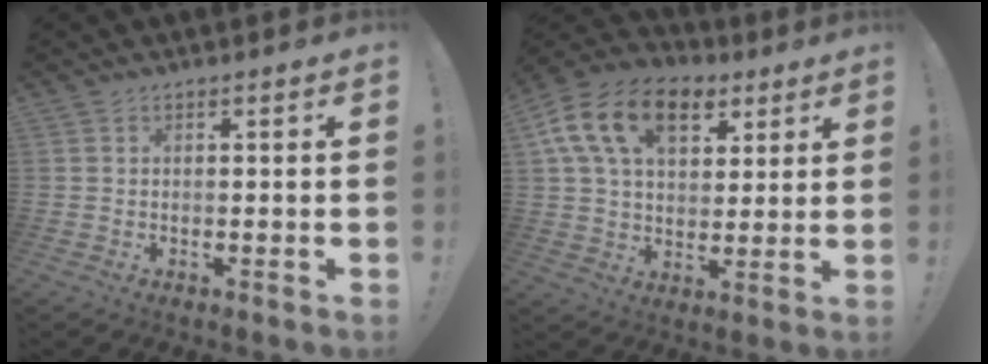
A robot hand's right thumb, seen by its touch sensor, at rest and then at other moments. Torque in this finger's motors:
{"motor_torque": [2.07, 2.94, 0.54, -0.19, 0.34]}